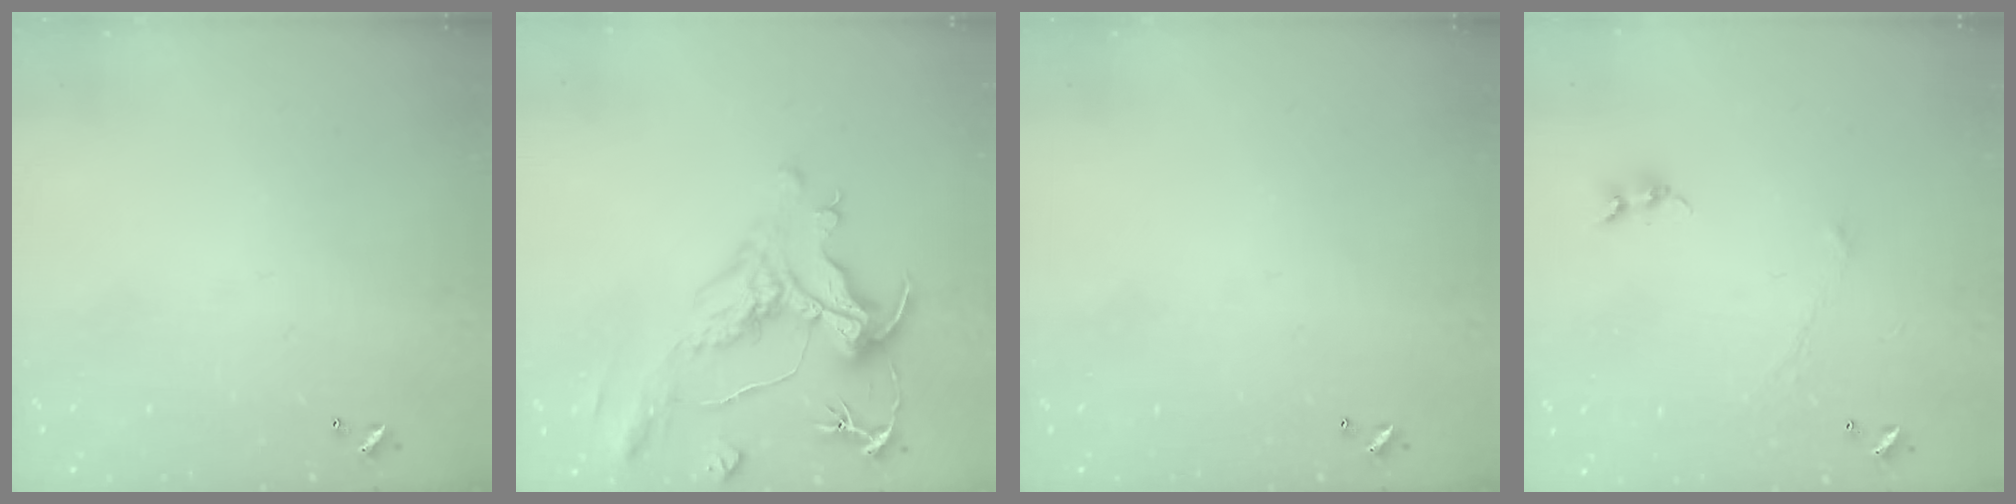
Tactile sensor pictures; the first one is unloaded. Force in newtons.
{"total": 1.9, "press": 0.8, "slide": 1.8}
{"total": 0.0}
{"total": 0.0}